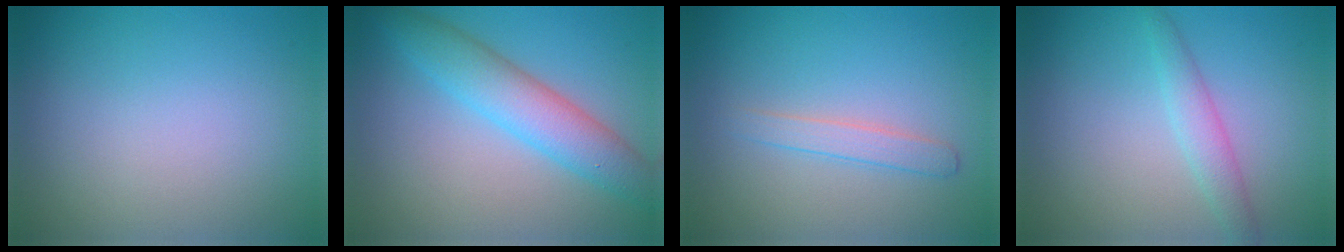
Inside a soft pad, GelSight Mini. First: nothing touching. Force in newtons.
{"total": 4.8, "press": 4.8, "slide": 0.3}
{"total": 1.8, "press": 1.8, "slide": 0.1}
{"total": 2.0, "press": 2.0, "slide": 0.1}